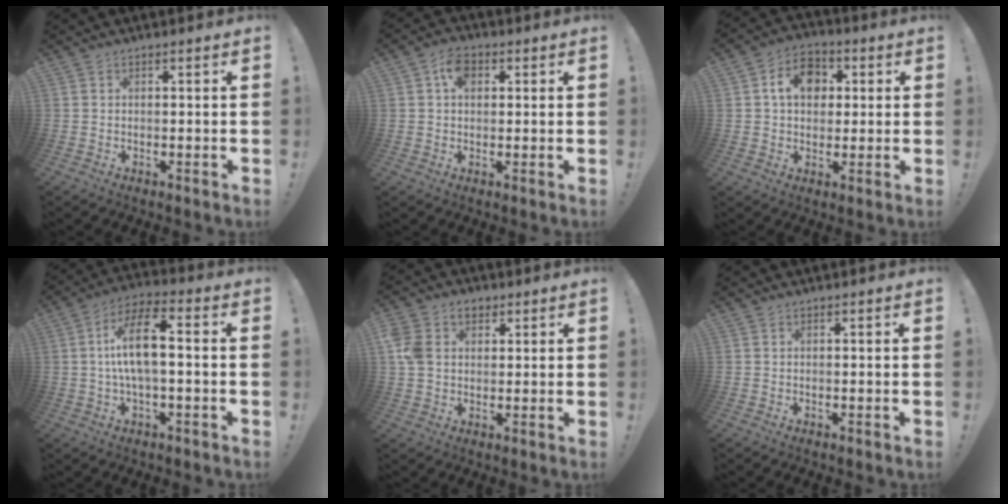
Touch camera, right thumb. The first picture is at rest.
{"total": 5.9, "force": [1.6, 4.0, 4.0], "torque": [-0.062, 0.006, 0.028]}
{"total": 10.9, "force": [3.0, 8.5, 6.1], "torque": [-0.089, 0.004, 0.056]}
{"total": 12.8, "force": [0.7, 4.9, 11.8], "torque": [-0.208, 0.005, 0.006]}
{"total": 8.6, "force": [2.9, 6.6, 4.7], "torque": [-0.088, -0.003, 0.055]}
{"total": 0.0}